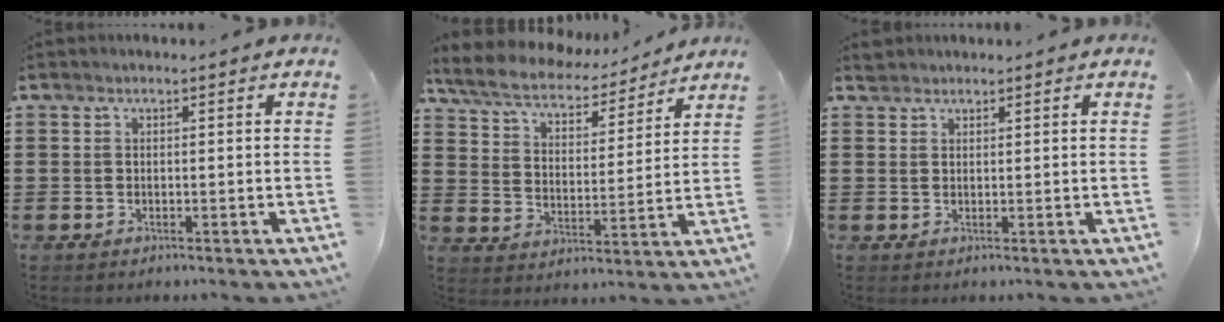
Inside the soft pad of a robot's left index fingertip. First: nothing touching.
{"total": 6.5, "force": [6.0, 1.4, 2.1], "torque": [-0.070, -0.036, 0.102]}
{"total": 1.4, "force": [1.3, 0.5, 0.0], "torque": [-0.004, 0.003, 0.026]}